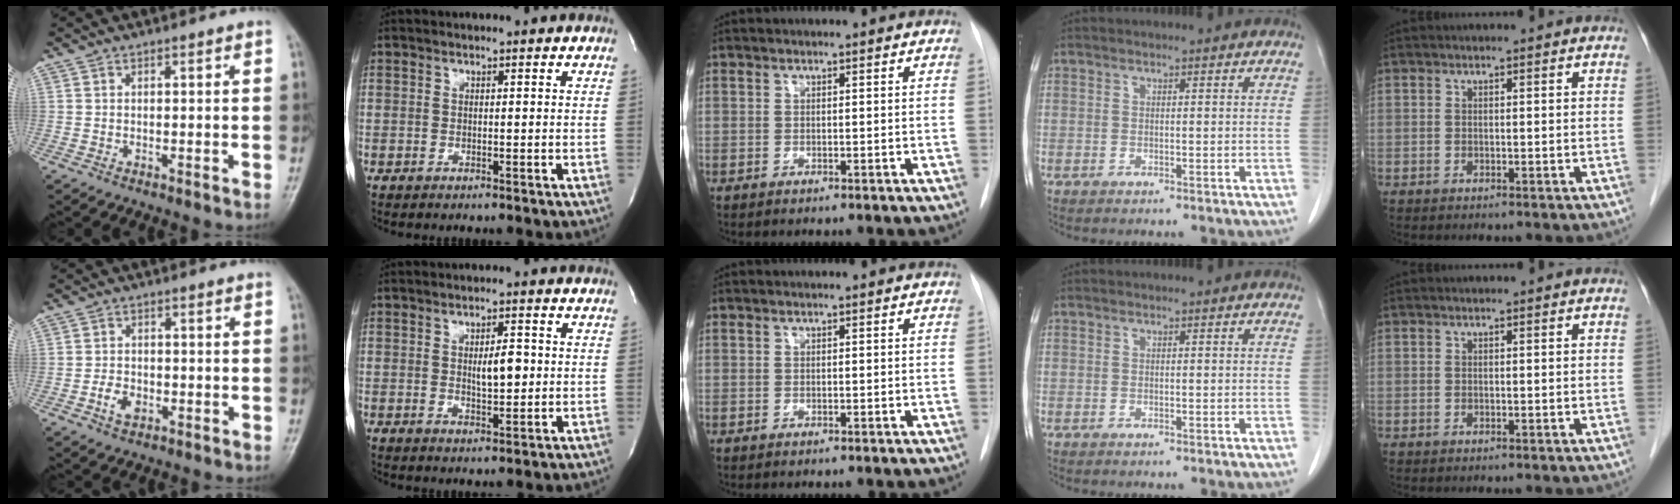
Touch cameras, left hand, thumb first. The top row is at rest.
{"thumb": {"total": 3.7, "force": [-1.4, 2.5, 2.2], "torque": [-0.035, 0.008, -0.026]}, "index": {"total": 4.1, "force": [0.3, 1.4, 3.9], "torque": [-0.063, -0.001, 0.006]}}